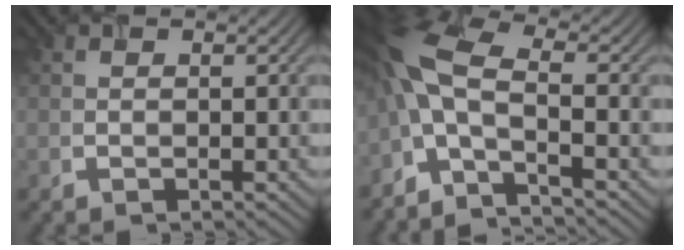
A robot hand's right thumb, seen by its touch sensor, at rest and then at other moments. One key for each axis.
{"total": 7.5, "fx": -3.2, "fy": 2.1, "fz": 6.4, "tx": -0.138, "ty": 0.013, "tz": -0.085}